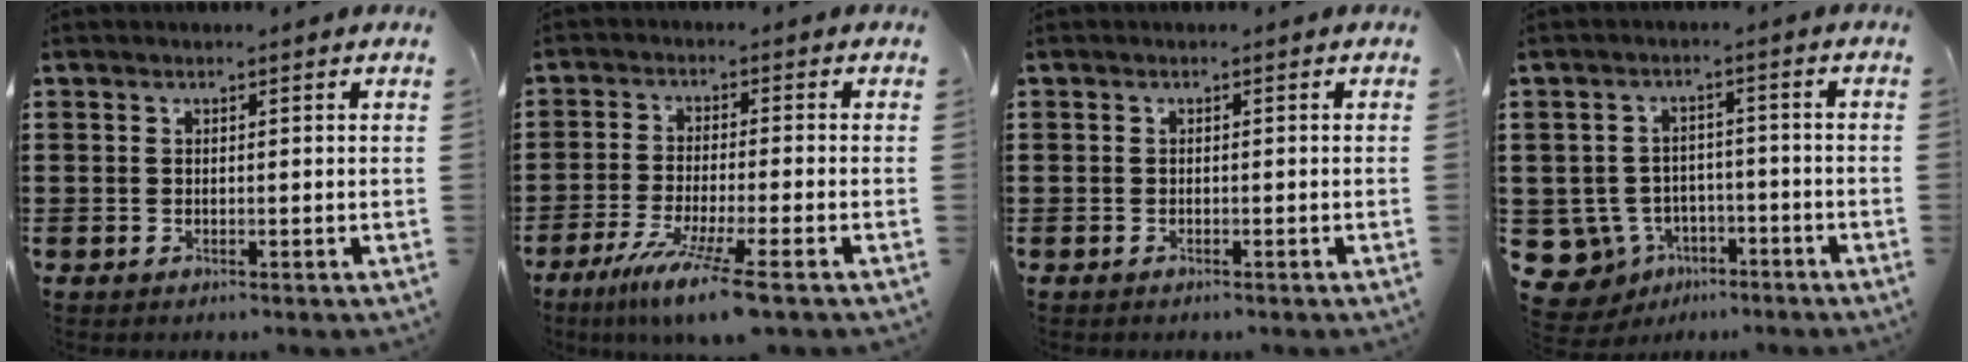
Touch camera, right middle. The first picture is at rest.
{"total": 8.0, "force": [-5.6, -0.2, 5.7], "torque": [-0.108, -0.016, -0.102]}
{"total": 0.5, "force": [-0.4, 0.3, -0.1], "torque": [0.002, 0.001, -0.009]}
{"total": 5.7, "force": [-3.5, 4.2, 1.6], "torque": [-0.064, 0.009, -0.070]}